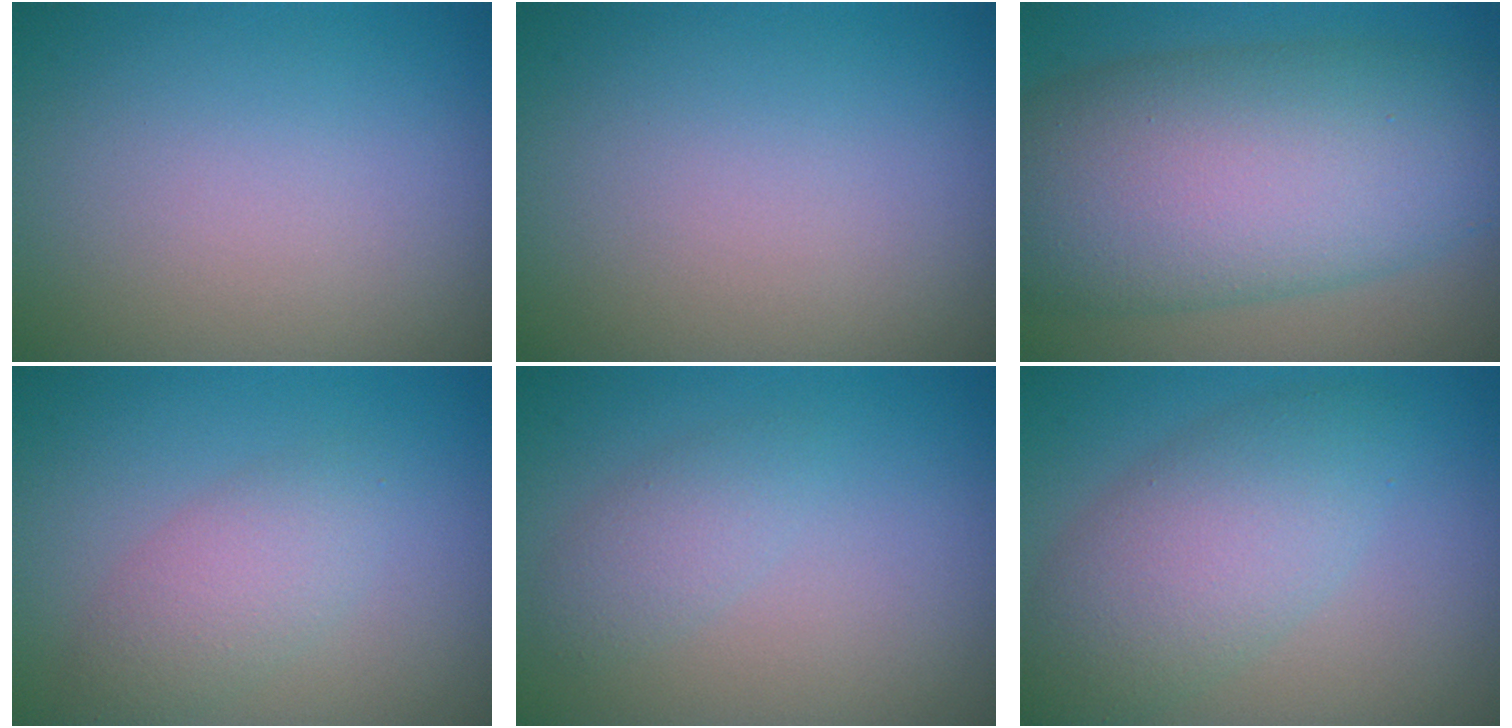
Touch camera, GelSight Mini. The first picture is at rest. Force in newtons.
{"total": 0.0}
{"total": 13.0, "press": 13.0, "slide": 0.1}
{"total": 2.9, "press": 2.8, "slide": 0.3}
{"total": 1.7, "press": 1.7, "slide": 0.1}
{"total": 5.6, "press": 5.5, "slide": 0.4}